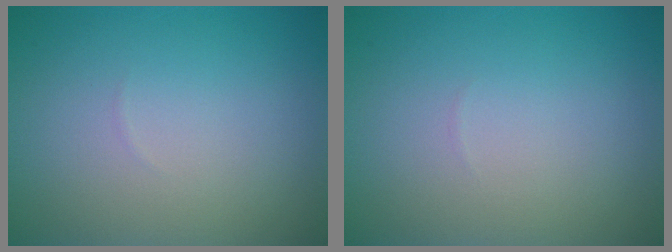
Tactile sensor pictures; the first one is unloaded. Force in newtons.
{"total": 0.0}